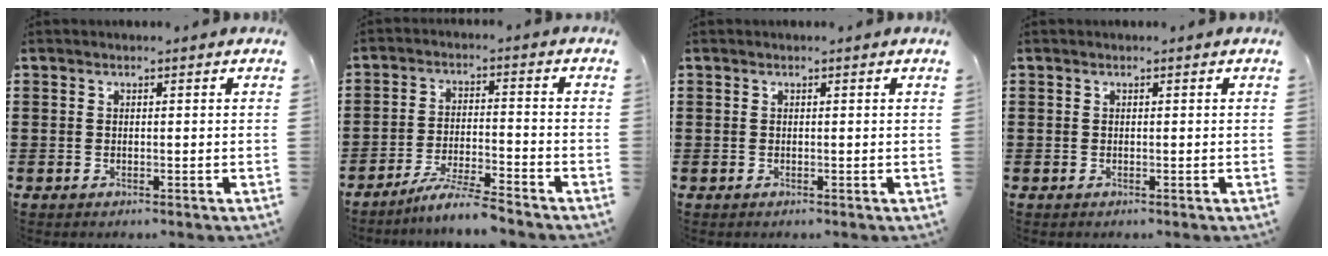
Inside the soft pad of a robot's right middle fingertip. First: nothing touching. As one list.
[{"total": 5.6, "force": [-5.1, -0.5, 2.3], "torque": [-0.049, -0.014, -0.099]}, {"total": 0.0}, {"total": 0.0}]